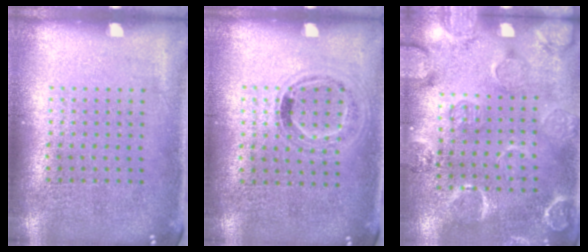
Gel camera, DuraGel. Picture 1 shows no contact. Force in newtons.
{"total": 1.1, "press": 0.9, "slide": 0.6}
{"total": 2.5, "press": 2.2, "slide": 1.3}